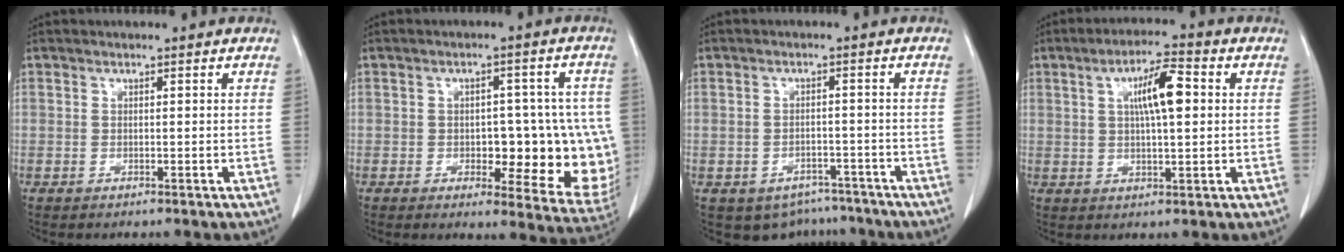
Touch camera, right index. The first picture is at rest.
{"total": 14.1, "force": [-1.8, 6.3, 12.5], "torque": [-0.120, 0.012, -0.007]}
{"total": 6.8, "force": [-5.3, 4.1, 1.2], "torque": [0.000, 0.007, -0.068]}
{"total": 7.7, "force": [1.7, 1.5, 7.3], "torque": [-0.126, 0.013, 0.029]}